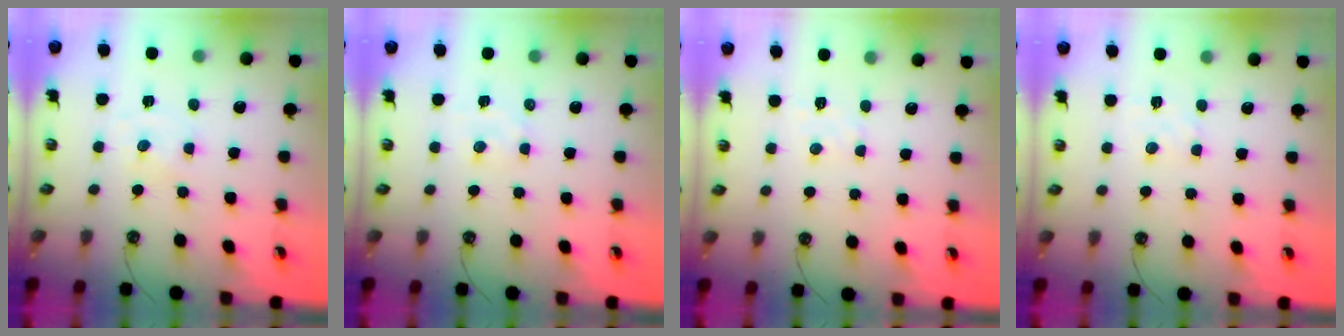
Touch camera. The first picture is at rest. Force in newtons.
{"total": 1.5, "press": 1.5, "slide": 0.3}
{"total": 3.8, "press": 3.8, "slide": 0.5}
{"total": 2.6, "press": 2.6, "slide": 0.4}